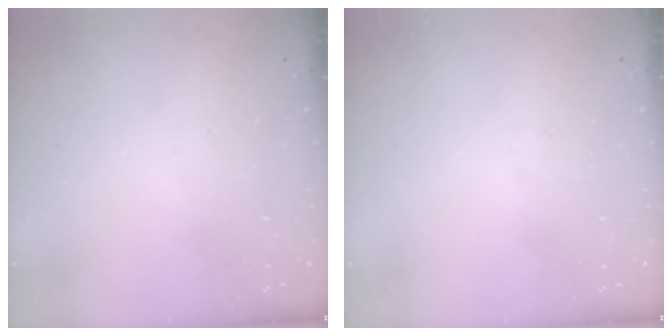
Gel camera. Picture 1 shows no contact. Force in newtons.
{"total": 0.0}